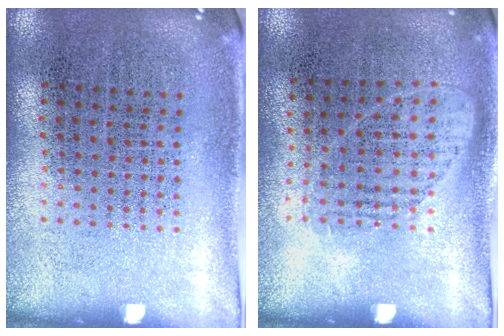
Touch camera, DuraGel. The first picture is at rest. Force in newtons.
{"total": 0.9, "press": 0.8, "slide": 0.5}